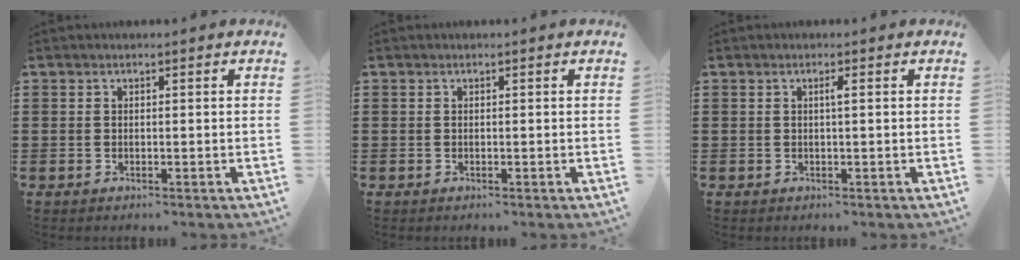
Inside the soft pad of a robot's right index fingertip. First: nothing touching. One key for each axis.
{"total": 0.0}
{"total": 0.9, "fx": 0.1, "fy": -0.1, "fz": 0.9, "tx": -0.016, "ty": -0.003, "tz": 0.001}